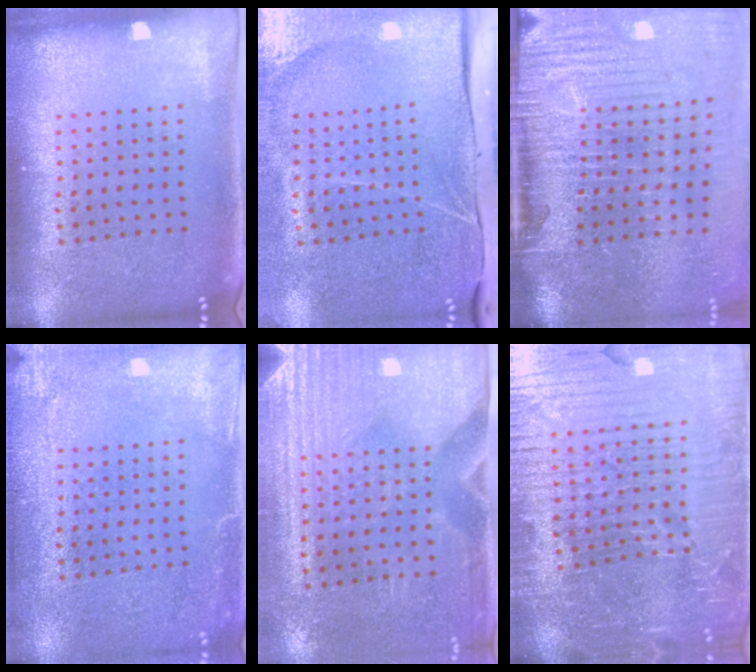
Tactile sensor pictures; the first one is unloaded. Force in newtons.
{"total": 4.4, "press": 3.5, "slide": 2.6}
{"total": 5.4, "press": 4.4, "slide": 3.1}
{"total": 2.8, "press": 2.8, "slide": 0.3}
{"total": 3.1, "press": 2.7, "slide": 1.5}
{"total": 6.7, "press": 5.8, "slide": 3.3}